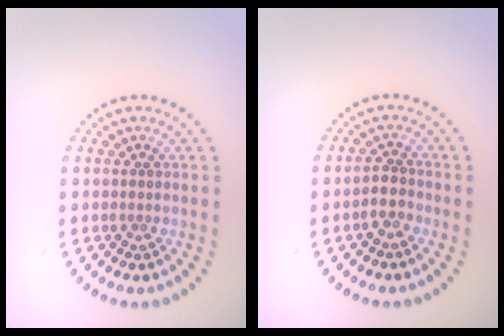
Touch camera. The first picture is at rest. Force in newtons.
{"total": 1.6, "press": 1.4, "slide": 0.9}